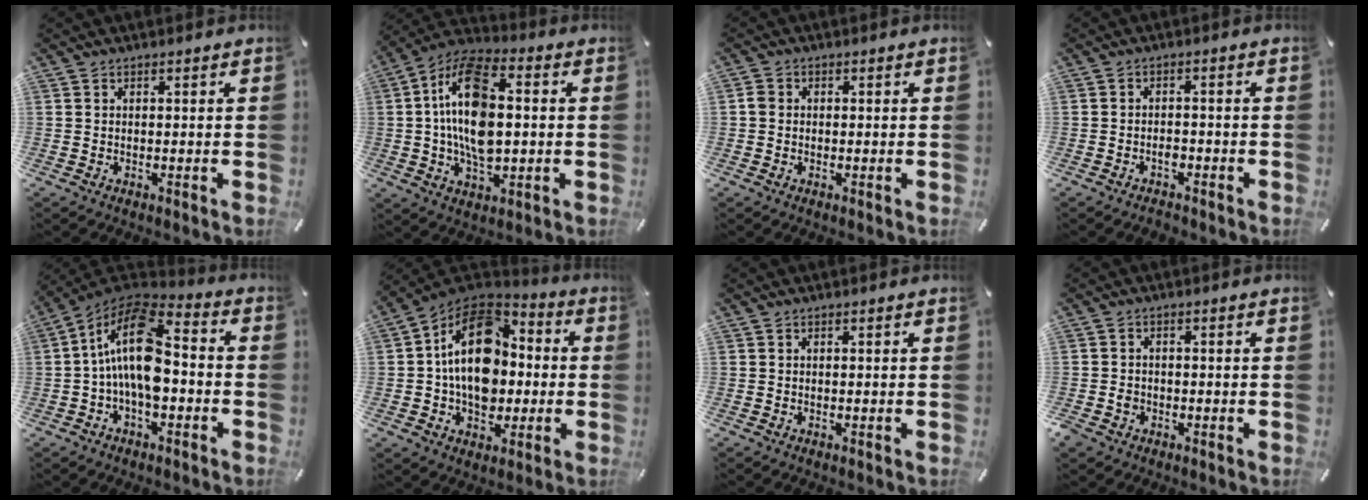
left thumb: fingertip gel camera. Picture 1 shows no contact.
{"total": 15.8, "force": [0.5, 9.1, 13.0], "torque": [-0.276, 0.003, 0.006]}
{"total": 1.7, "force": [-0.2, 1.5, 0.7], "torque": [-0.013, 0.006, -0.005]}
{"total": 2.7, "force": [-1.8, 1.5, 1.3], "torque": [-0.024, 0.008, -0.035]}
{"total": 16.3, "force": [-0.6, 8.8, 13.7], "torque": [-0.277, 0.001, -0.013]}
{"total": 18.5, "force": [0.1, 13.8, 12.4], "torque": [-0.209, 0.004, -0.002]}
{"total": 0.0}
{"total": 2.5, "force": [-1.3, 2.0, 0.8], "torque": [-0.014, 0.006, -0.026]}